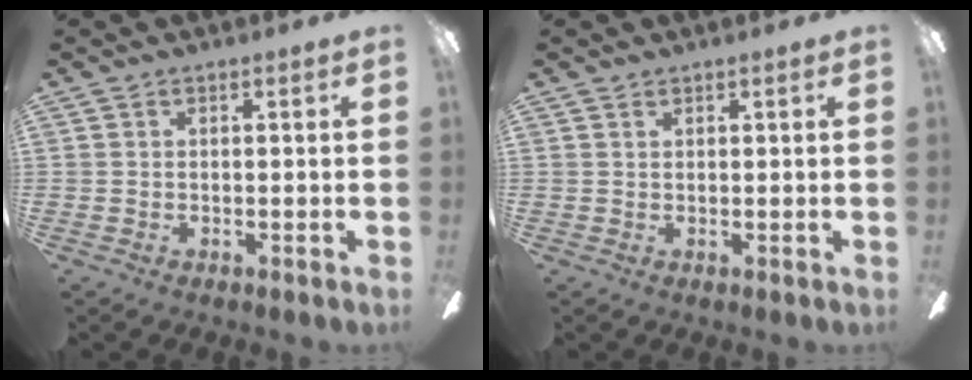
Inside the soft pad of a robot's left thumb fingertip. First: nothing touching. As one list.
[{"total": 0.8, "force": [0.7, 0.3, 0.1], "torque": [-0.003, 0.000, 0.015]}]